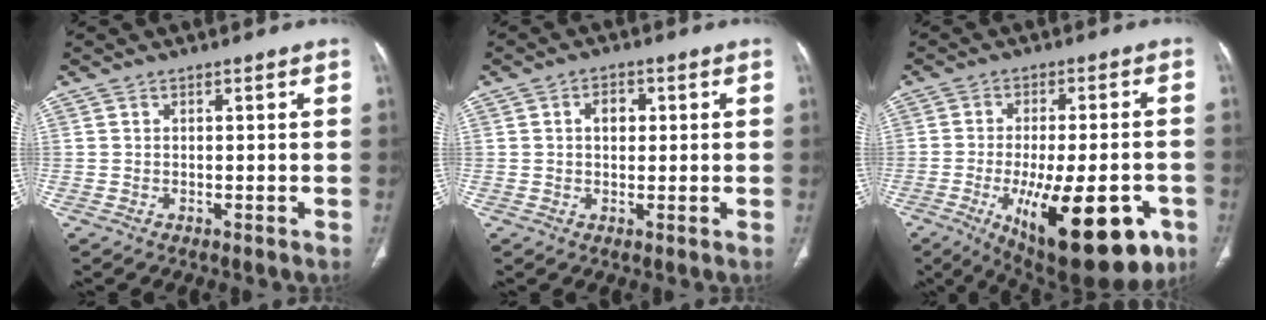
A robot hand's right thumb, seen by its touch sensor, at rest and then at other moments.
{"total": 3.4, "force": [0.7, 2.4, 2.3], "torque": [-0.026, 0.004, 0.011]}
{"total": 23.2, "force": [-9.3, 8.9, 19.3], "torque": [-0.250, 0.000, -0.116]}